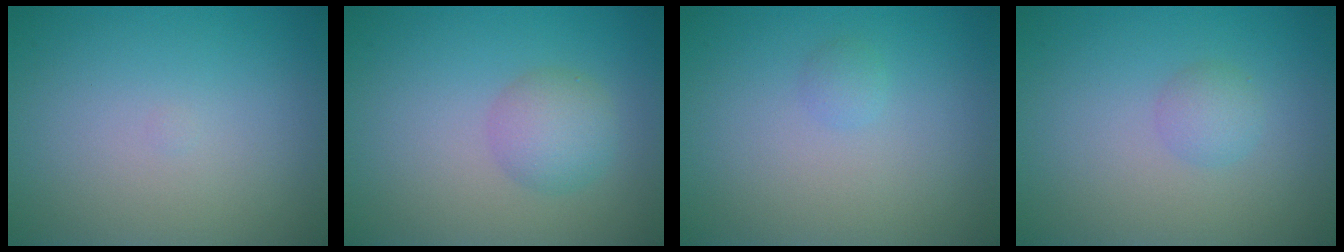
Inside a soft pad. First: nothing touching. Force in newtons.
{"total": 2.9, "press": 2.9, "slide": 0.1}
{"total": 0.7, "press": 0.7, "slide": 0.1}
{"total": 1.5, "press": 1.5, "slide": 0.1}